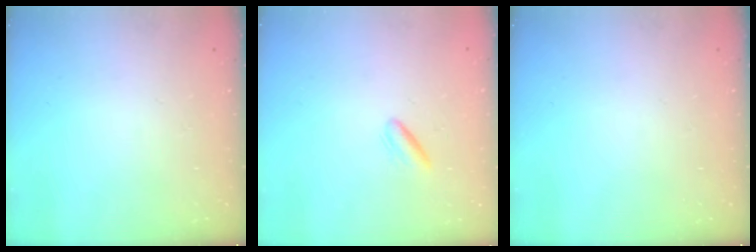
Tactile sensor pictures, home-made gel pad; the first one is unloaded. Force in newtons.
{"total": 1.5, "press": 1.4, "slide": 0.7}
{"total": 0.0}